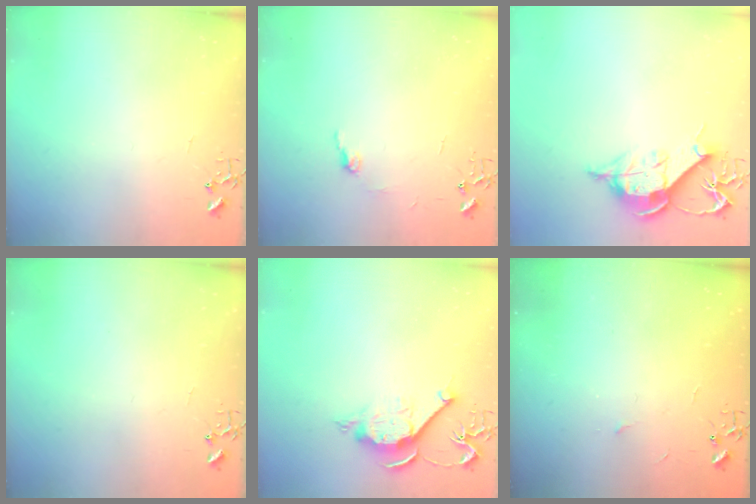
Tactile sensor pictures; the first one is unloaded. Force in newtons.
{"total": 6.6, "press": 6.6, "slide": 0.7}
{"total": 11.0, "press": 11.0, "slide": 0.5}
{"total": 0.0}
{"total": 10.3, "press": 10.3, "slide": 0.6}
{"total": 2.3, "press": 2.3, "slide": 0.4}